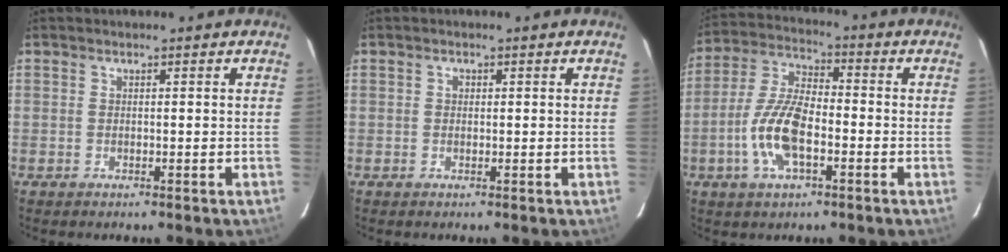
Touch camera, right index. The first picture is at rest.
{"total": 0.7, "force": [0.1, 0.7, 0.2], "torque": [-0.001, 0.003, 0.001]}
{"total": 11.8, "force": [-3.8, 4.9, 10.0], "torque": [-0.215, 0.004, -0.075]}